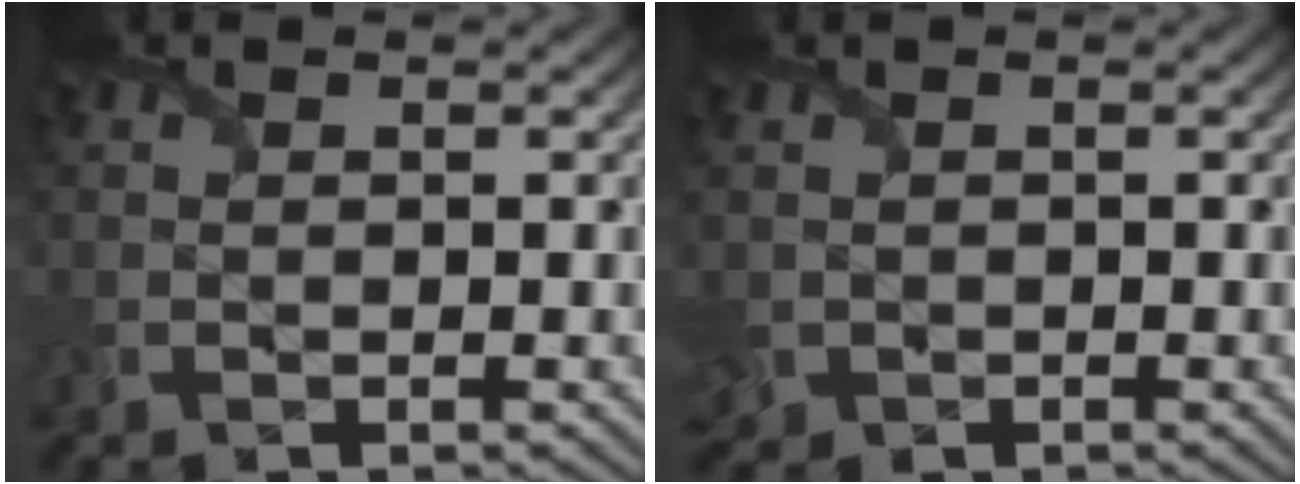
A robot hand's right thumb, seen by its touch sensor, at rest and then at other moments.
{"total": 2.3, "force": [-0.2, 2.2, 0.8], "torque": [-0.036, -0.009, -0.008]}